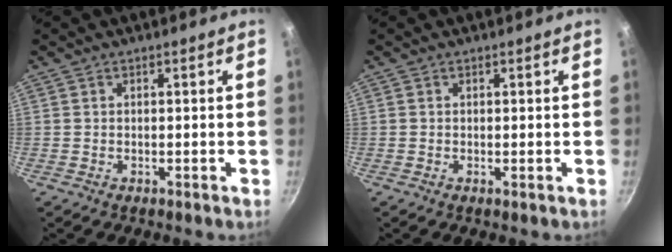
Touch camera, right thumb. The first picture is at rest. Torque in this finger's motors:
{"motor_torque": [0.40, 0.06, -0.34, -0.12, 0.08]}